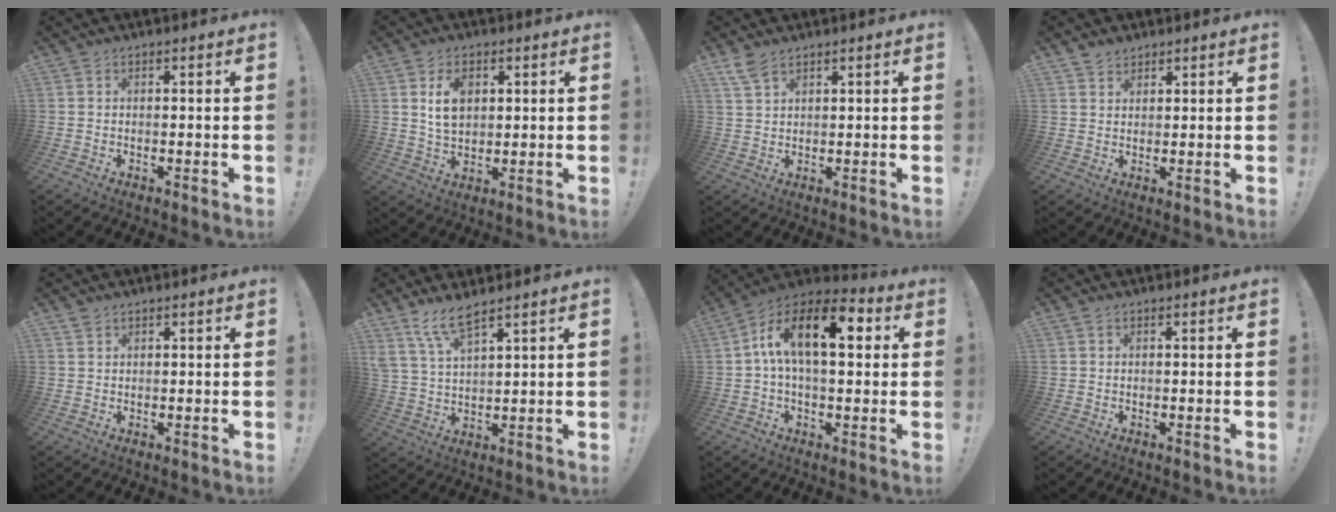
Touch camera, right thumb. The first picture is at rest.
{"total": 7.8, "force": [2.4, 5.4, 5.1], "torque": [-0.070, -0.001, 0.044]}
{"total": 4.7, "force": [3.5, 1.8, 2.5], "torque": [-0.053, -0.013, 0.068]}
{"total": 2.7, "force": [2.2, 1.4, 0.4], "torque": [-0.005, -0.013, 0.041]}
{"total": 1.2, "force": [1.0, 0.5, 0.3], "torque": [0.001, -0.005, 0.019]}
{"total": 8.2, "force": [6.5, 2.0, 4.5], "torque": [-0.094, -0.030, 0.123]}
{"total": 16.3, "force": [3.6, 7.6, 13.9], "torque": [-0.248, 0.003, 0.052]}
{"total": 0.0}